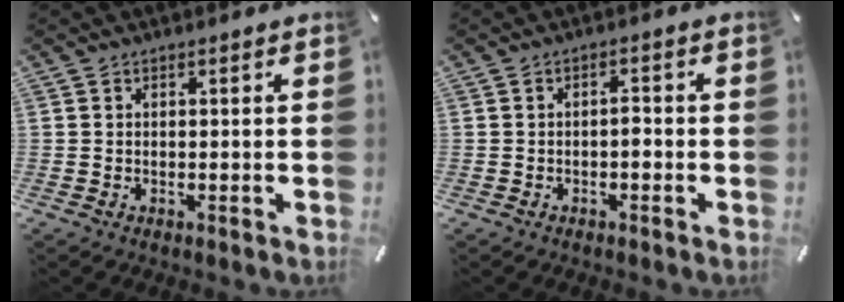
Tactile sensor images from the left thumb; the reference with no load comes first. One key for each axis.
{"total": 2.2, "fx": -0.8, "fy": 1.1, "fz": 1.8, "tx": -0.035, "ty": 0.006, "tz": -0.016}